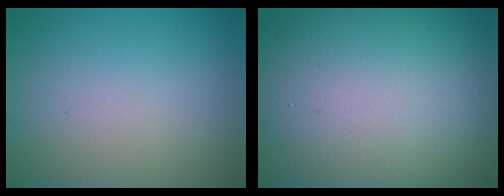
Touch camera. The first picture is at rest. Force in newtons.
{"total": 20.5, "press": 20.4, "slide": 1.5}